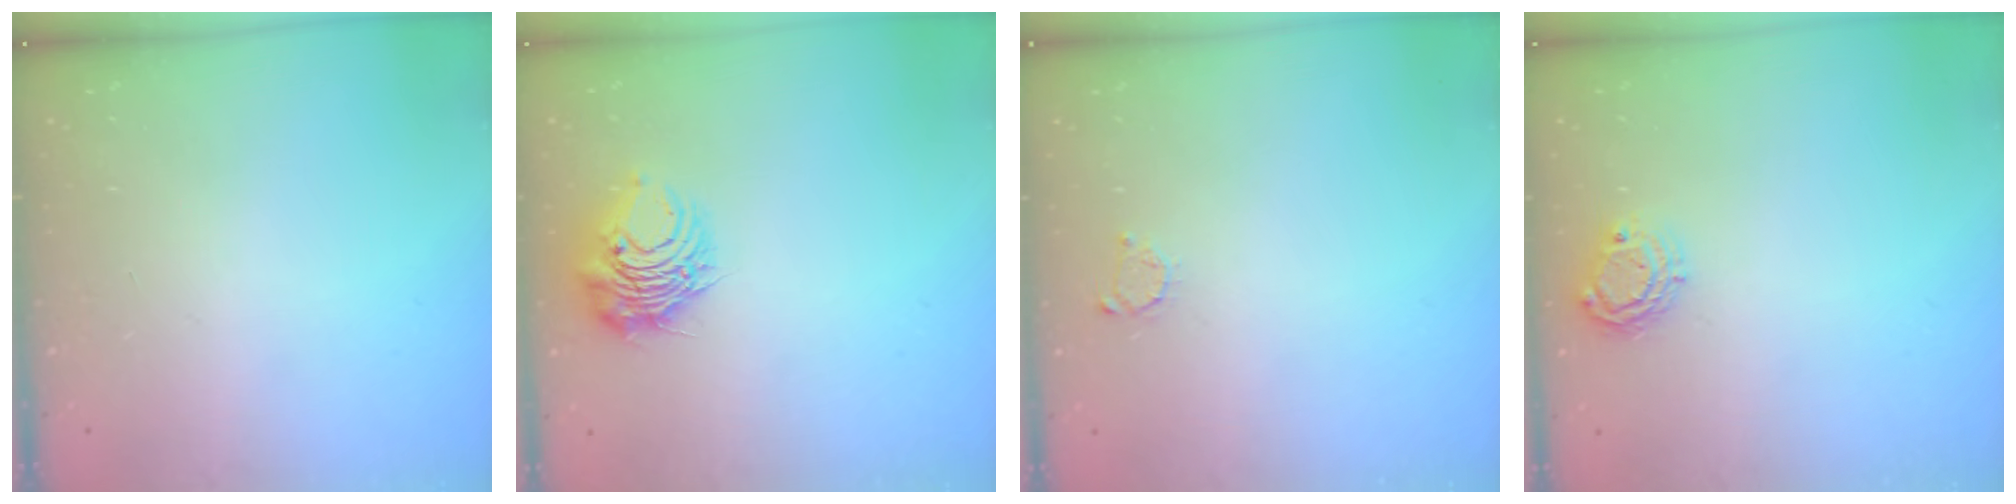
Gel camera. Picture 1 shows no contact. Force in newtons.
{"total": 9.4, "press": 9.3, "slide": 1.0}
{"total": 2.6, "press": 2.5, "slide": 0.4}
{"total": 6.3, "press": 6.3, "slide": 0.4}